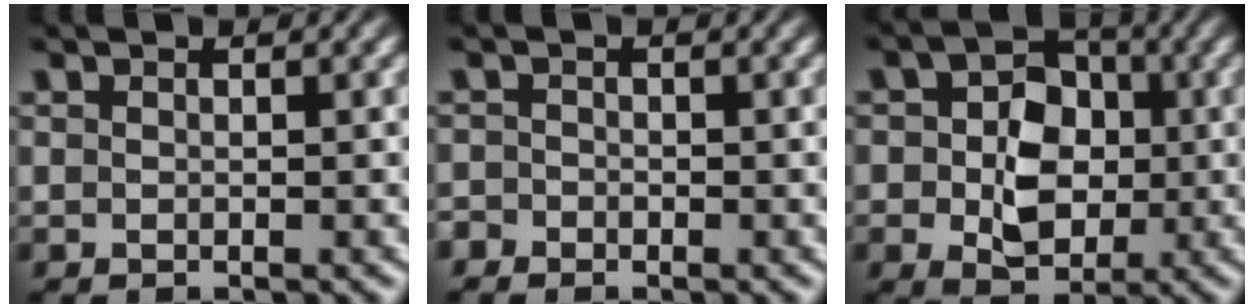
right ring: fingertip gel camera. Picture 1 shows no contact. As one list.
[{"total": 1.3, "force": [-0.8, 0.3, -0.9], "torque": [0.026, -0.001, -0.020]}, {"total": 6.1, "force": [-0.3, 4.9, 3.7], "torque": [-0.032, -0.010, -0.007]}]